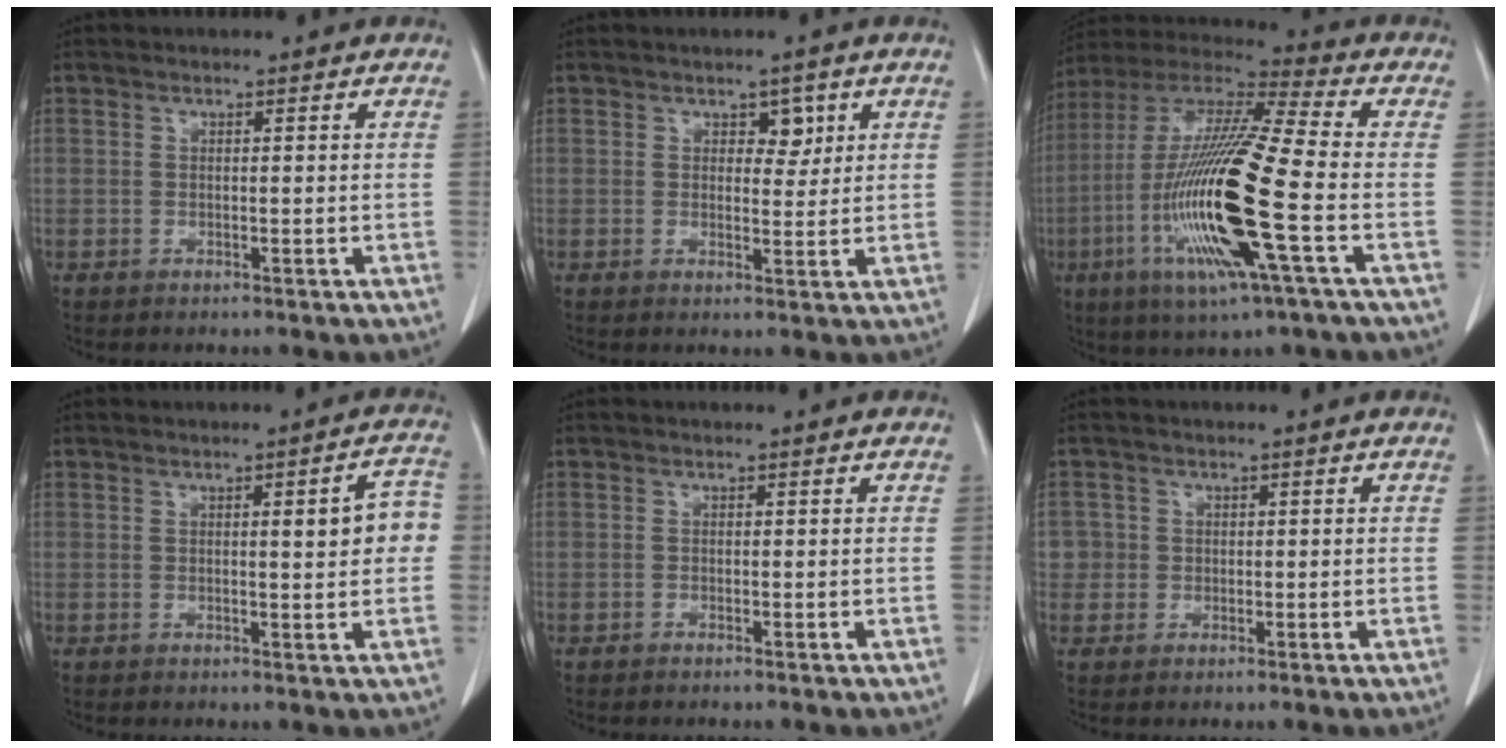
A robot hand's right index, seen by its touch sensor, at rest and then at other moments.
{"total": 2.7, "force": [1.3, 1.7, 1.7], "torque": [-0.013, 0.000, 0.018]}
{"total": 21.6, "force": [-5.7, 1.1, 20.8], "torque": [-0.449, -0.028, -0.116]}
{"total": 5.5, "force": [0.5, 1.1, 5.4], "torque": [-0.065, 0.014, 0.004]}
{"total": 0.0}
{"total": 2.2, "force": [-0.1, 2.2, -0.2], "torque": [0.021, 0.009, -0.007]}